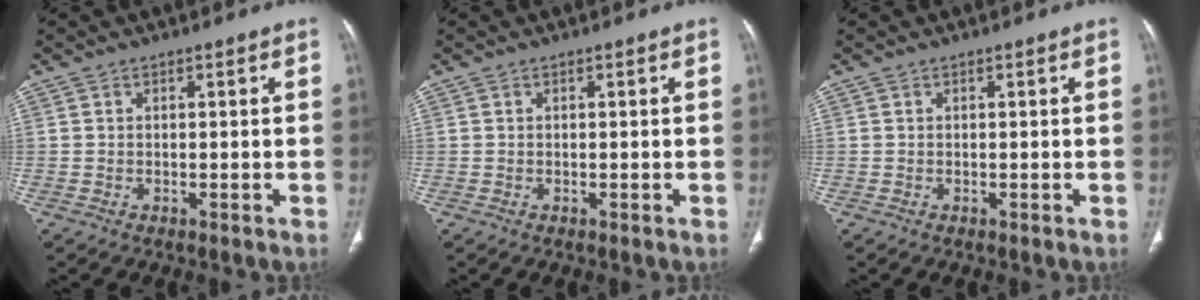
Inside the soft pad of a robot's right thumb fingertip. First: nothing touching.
{"total": 0.0}
{"total": 0.0}